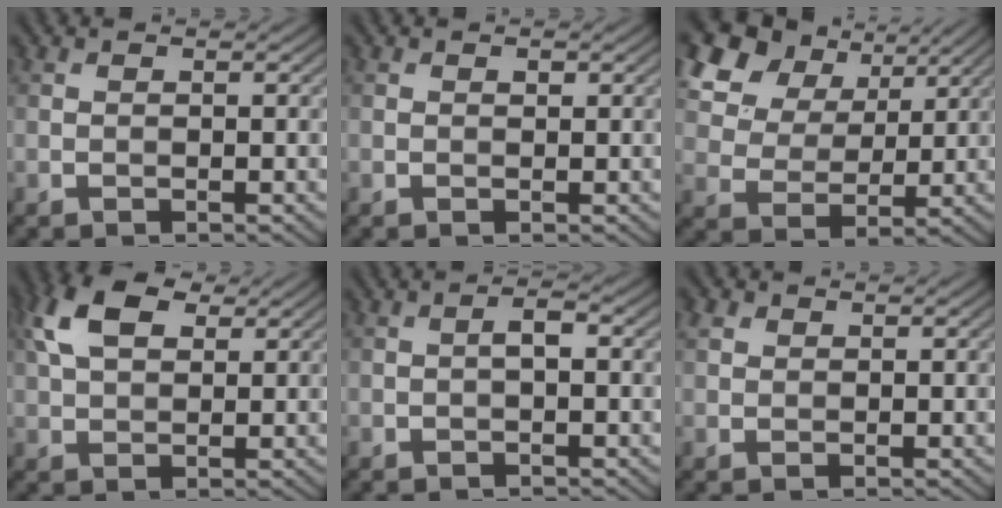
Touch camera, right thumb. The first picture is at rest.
{"total": 0.5, "force": [0.3, 0.3, 0.3], "torque": [-0.001, -0.002, 0.003]}
{"total": 14.7, "force": [8.2, 9.8, 7.4], "torque": [-0.219, 0.027, 0.181]}
{"total": 8.0, "force": [3.4, 4.5, 5.7], "torque": [-0.131, 0.018, 0.061]}
{"total": 1.5, "force": [-0.2, 0.4, 1.4], "torque": [-0.025, 0.007, -0.007]}
{"total": 1.6, "force": [0.8, 1.2, 0.6], "torque": [-0.017, 0.006, 0.015]}